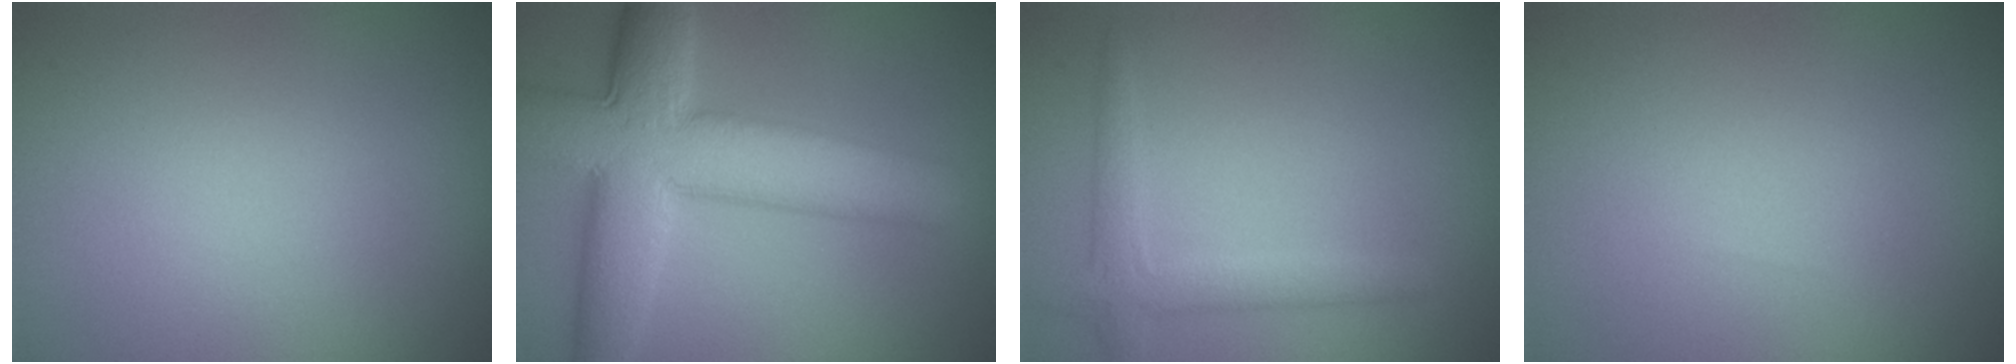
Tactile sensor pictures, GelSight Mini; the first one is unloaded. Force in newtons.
{"total": 10.3, "press": 10.3, "slide": 0.2}
{"total": 2.5, "press": 2.5, "slide": 0.3}
{"total": 0.0}